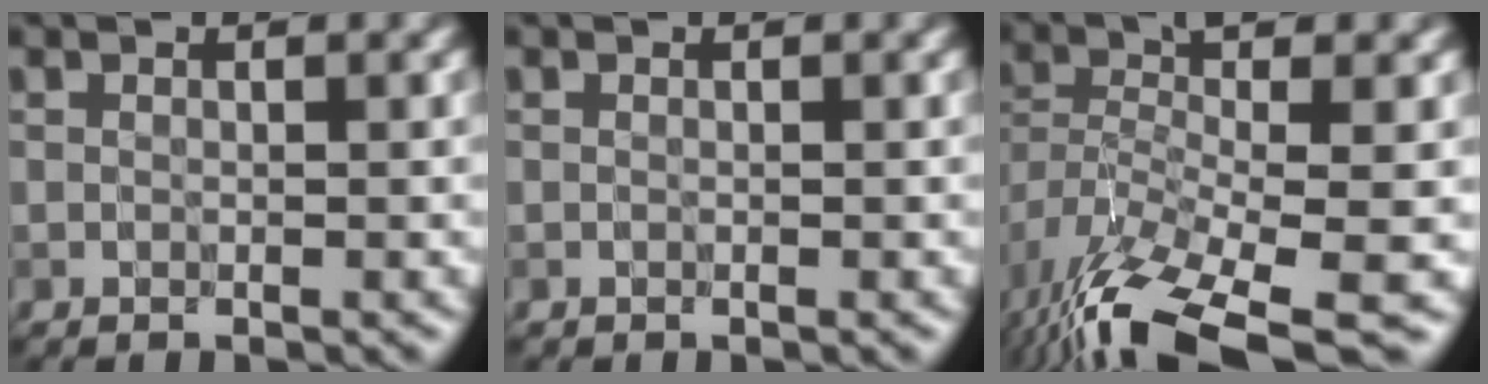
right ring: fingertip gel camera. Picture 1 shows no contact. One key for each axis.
{"total": 0.0}
{"total": 10.7, "fx": -5.5, "fy": 3.4, "fz": 8.6, "tx": -0.168, "ty": -0.023, "tz": -0.084}